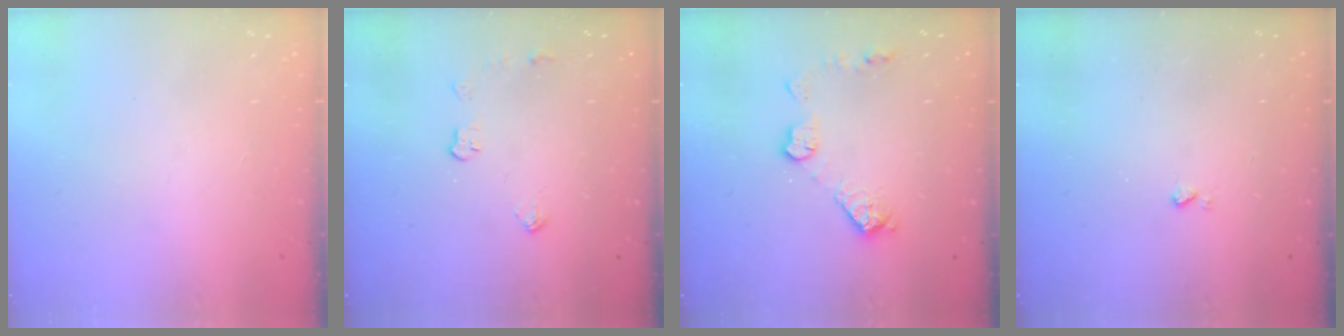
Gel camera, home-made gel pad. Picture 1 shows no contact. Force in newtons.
{"total": 3.9, "press": 3.9, "slide": 0.4}
{"total": 9.9, "press": 9.9, "slide": 0.6}
{"total": 2.5, "press": 2.4, "slide": 0.5}